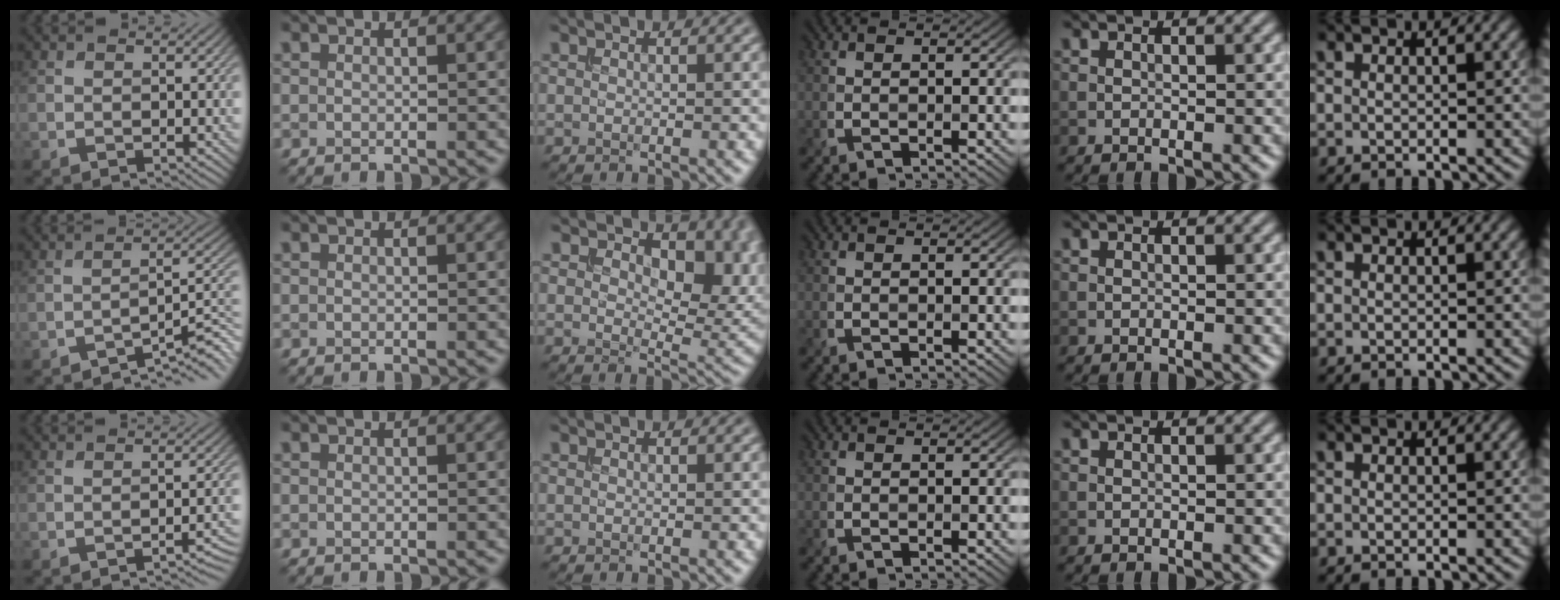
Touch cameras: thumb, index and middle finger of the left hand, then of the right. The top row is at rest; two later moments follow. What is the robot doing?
{"motion": "extract", "object": "bucket"}